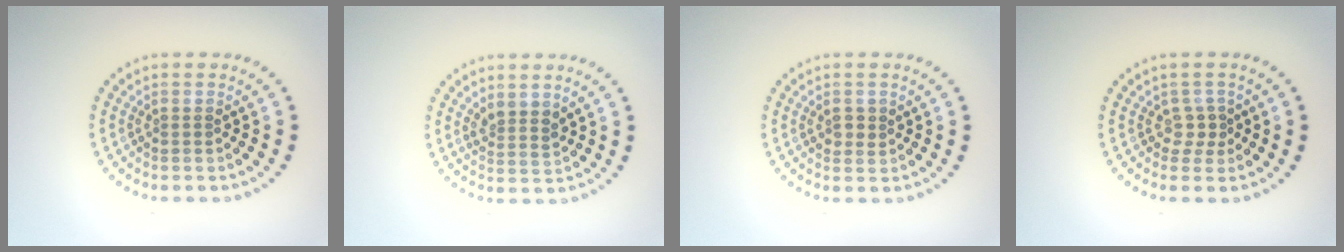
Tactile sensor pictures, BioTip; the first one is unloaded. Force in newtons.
{"total": 1.9, "press": 1.5, "slide": 1.1}
{"total": 1.3, "press": 1.3, "slide": 0.2}
{"total": 1.6, "press": 1.1, "slide": 1.1}